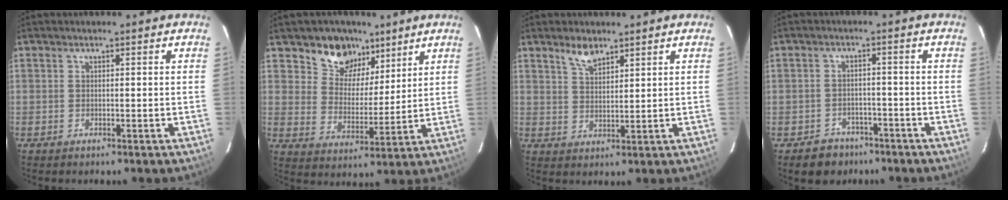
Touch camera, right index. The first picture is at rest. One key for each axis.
{"total": 10.5, "fx": 7.1, "fy": 7.2, "fz": 2.9, "tx": -0.052, "ty": 0.001, "tz": 0.124}
{"total": 4.2, "fx": 3.3, "fy": 1.6, "fz": 2.1, "tx": -0.037, "ty": 0.003, "tz": 0.062}
{"total": 5.9, "fx": -3.9, "fy": 4.4, "fz": 0.6, "tx": -0.025, "ty": 0.026, "tz": -0.049}